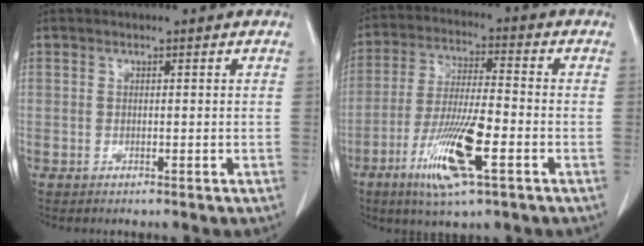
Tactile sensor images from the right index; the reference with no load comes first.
{"total": 12.7, "force": [-5.4, 1.7, 11.3], "torque": [-0.222, -0.019, -0.098]}